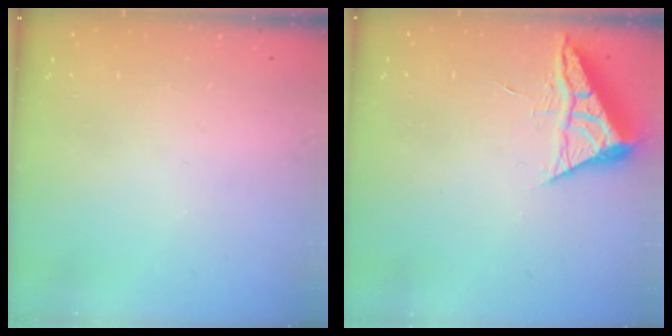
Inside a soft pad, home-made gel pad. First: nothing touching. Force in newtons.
{"total": 5.4, "press": 5.4, "slide": 0.8}